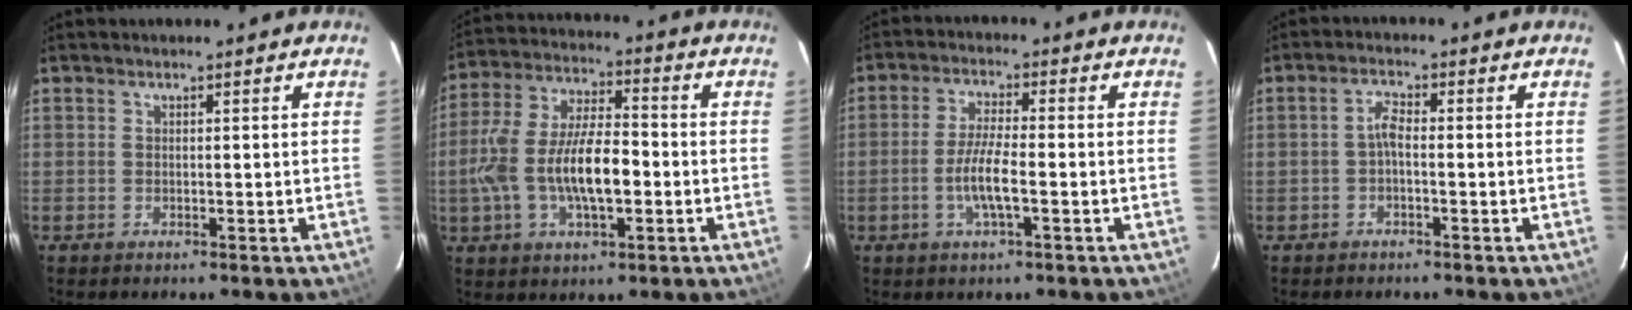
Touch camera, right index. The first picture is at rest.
{"total": 14.3, "force": [-2.8, 5.5, 13.0], "torque": [-0.263, 0.002, -0.050]}
{"total": 6.2, "force": [-1.9, 0.8, 5.9], "torque": [-0.118, -0.003, -0.038]}
{"total": 2.2, "force": [-0.8, 0.6, 2.0], "torque": [-0.043, 0.009, -0.017]}